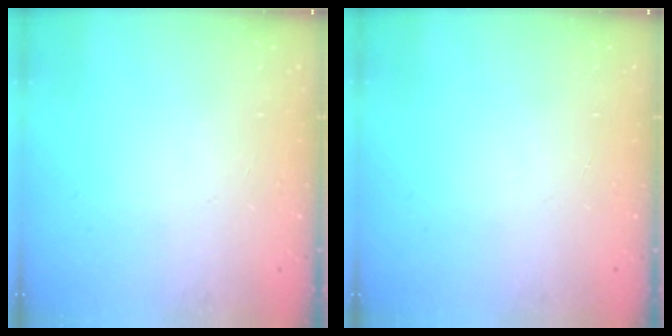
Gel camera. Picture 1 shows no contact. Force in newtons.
{"total": 0.0}